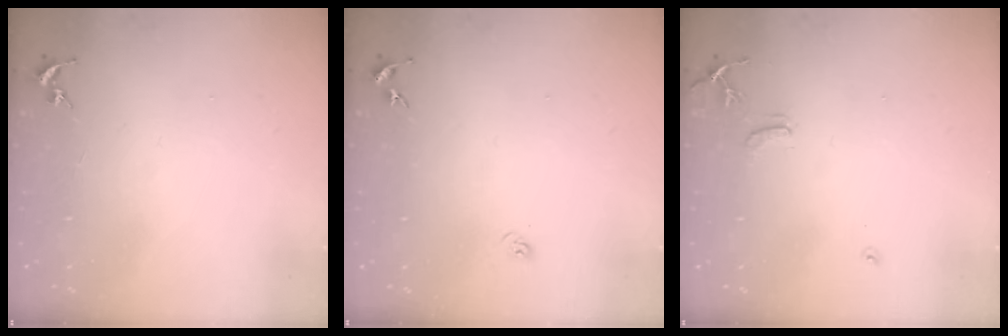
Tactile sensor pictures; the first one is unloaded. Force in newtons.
{"total": 3.3, "press": 3.2, "slide": 0.8}
{"total": 7.9, "press": 7.9, "slide": 0.7}